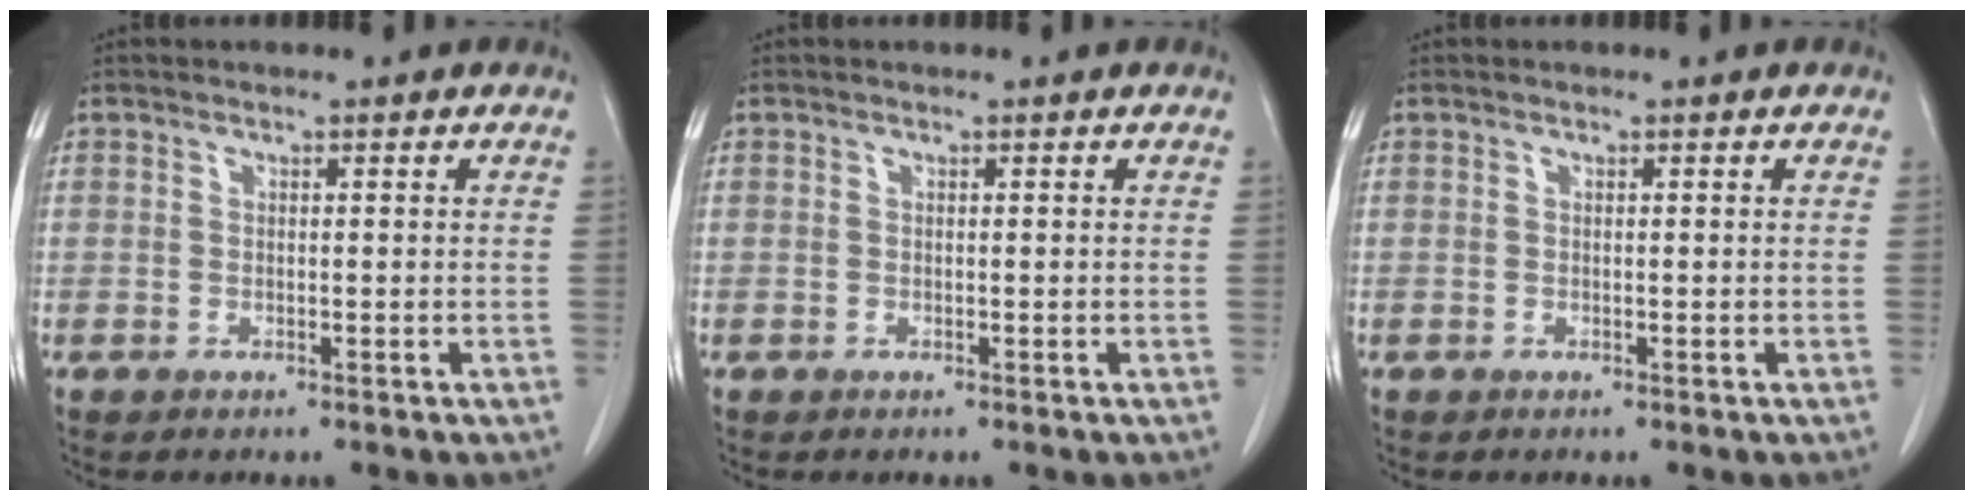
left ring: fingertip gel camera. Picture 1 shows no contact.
{"total": 0.0}
{"total": 0.0}